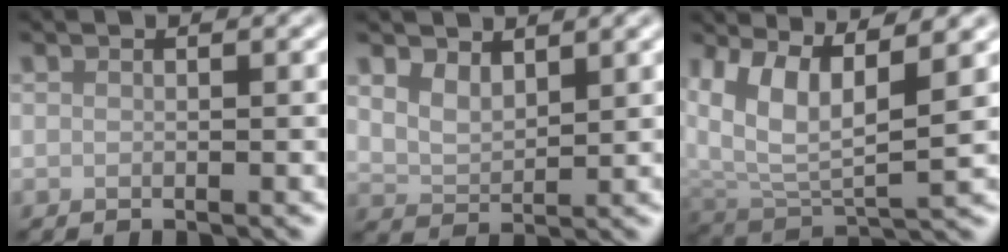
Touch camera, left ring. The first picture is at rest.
{"total": 2.5, "force": [1.7, 1.2, 1.4], "torque": [-0.030, -0.004, 0.036]}
{"total": 7.3, "force": [3.7, 2.9, 5.6], "torque": [-0.118, -0.004, 0.073]}